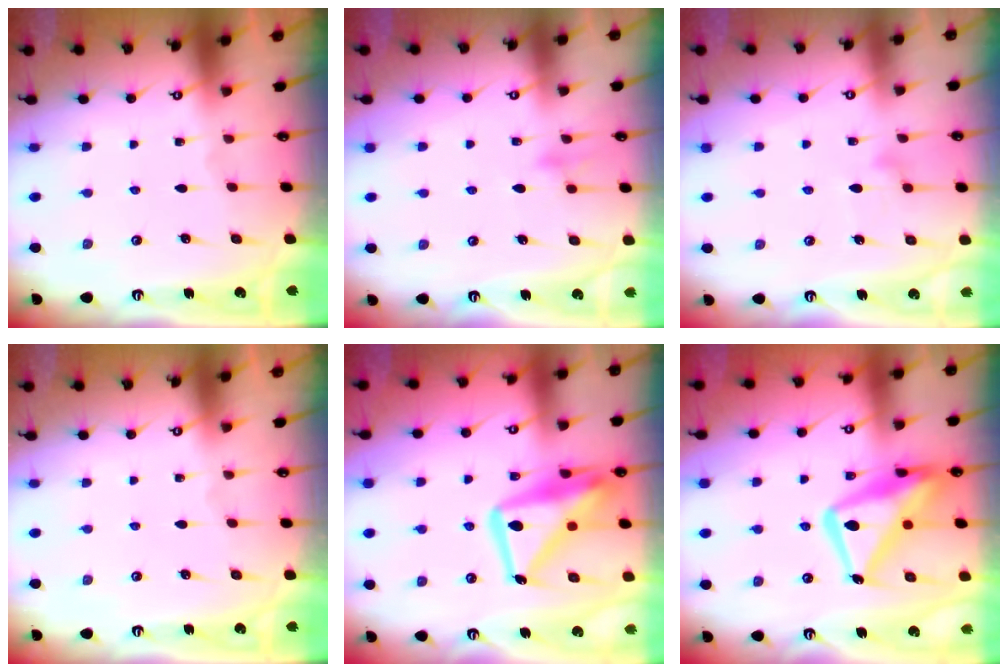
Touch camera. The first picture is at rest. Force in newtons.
{"total": 7.7, "press": 7.7, "slide": 0.5}
{"total": 9.8, "press": 9.8, "slide": 0.6}
{"total": 0.0}
{"total": 18.9, "press": 18.8, "slide": 1.9}
{"total": 18.0, "press": 17.9, "slide": 1.4}